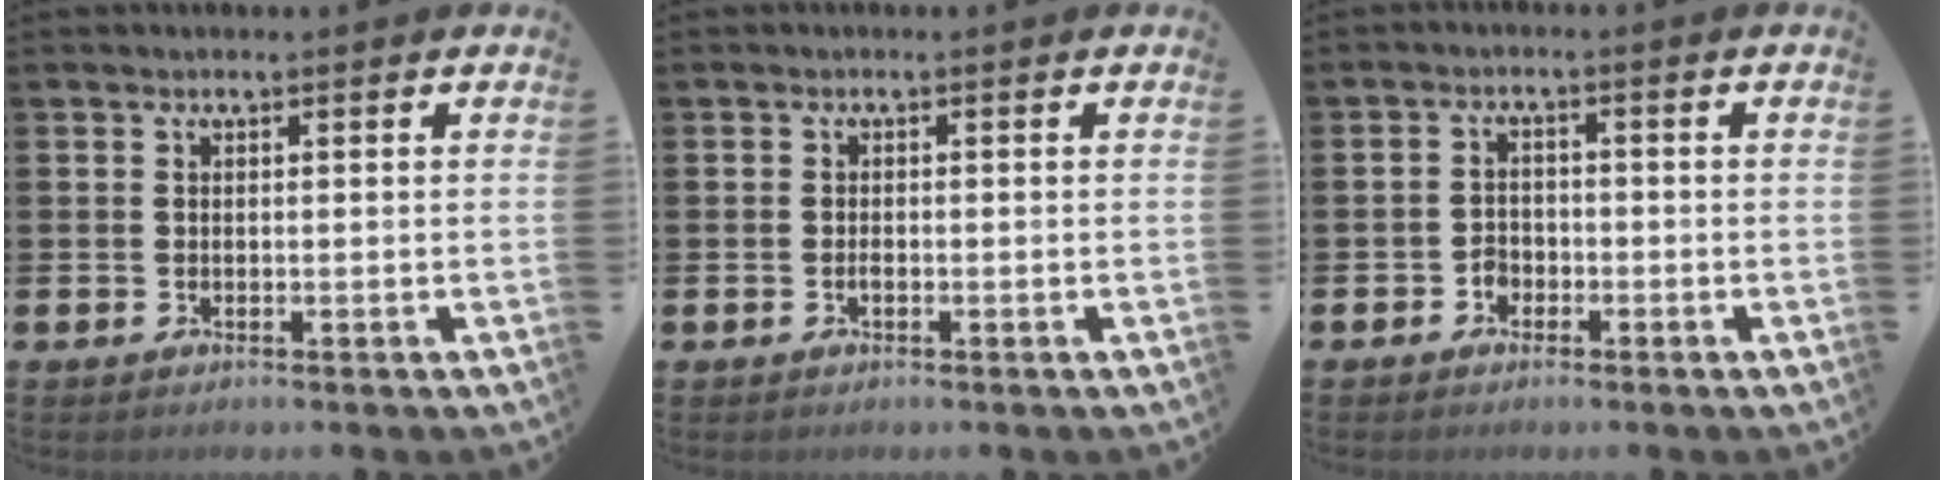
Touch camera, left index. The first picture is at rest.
{"total": 0.8, "force": [-0.3, 0.3, 0.6], "torque": [-0.012, -0.002, -0.006]}
{"total": 2.1, "force": [-1.3, 1.6, 0.4], "torque": [-0.012, 0.004, -0.030]}